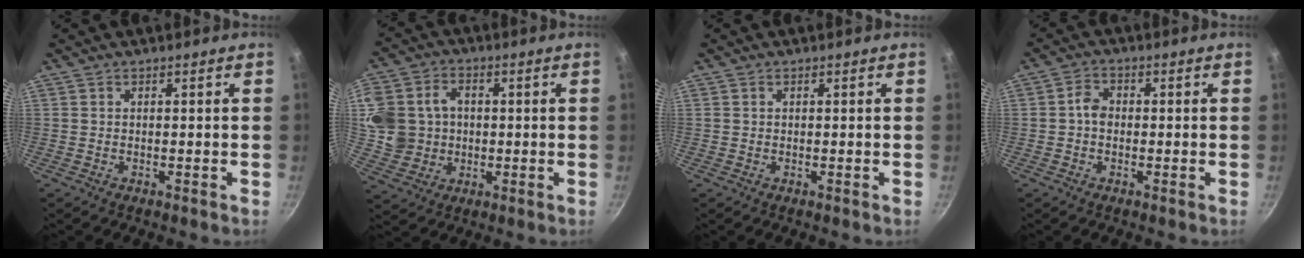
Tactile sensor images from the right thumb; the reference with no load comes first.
{"total": 14.5, "force": [1.4, 12.7, 6.9], "torque": [-0.142, 0.022, 0.032]}
{"total": 0.0}
{"total": 3.0, "force": [-0.3, 2.4, 1.8], "torque": [-0.024, 0.013, -0.011]}